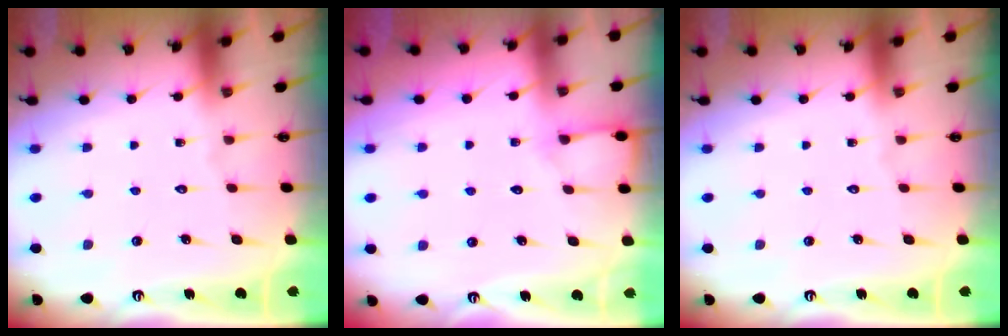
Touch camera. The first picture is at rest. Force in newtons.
{"total": 5.6, "press": 5.6, "slide": 0.7}
{"total": 0.0}